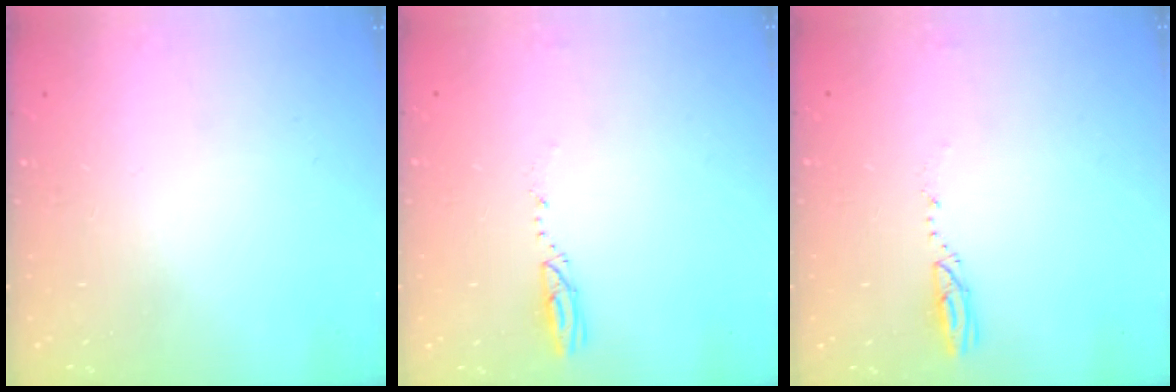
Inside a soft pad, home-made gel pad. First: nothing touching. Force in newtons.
{"total": 2.9, "press": 2.9, "slide": 0.4}
{"total": 2.9, "press": 2.9, "slide": 0.4}